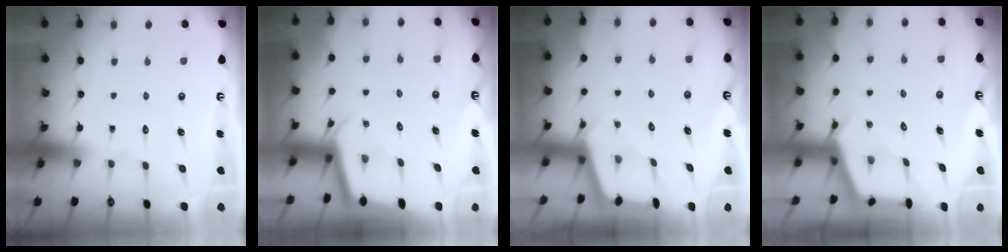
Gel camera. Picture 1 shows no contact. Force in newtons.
{"total": 2.2, "press": 2.2, "slide": 0.1}
{"total": 2.4, "press": 2.4, "slide": 0.3}
{"total": 2.7, "press": 2.7, "slide": 0.3}